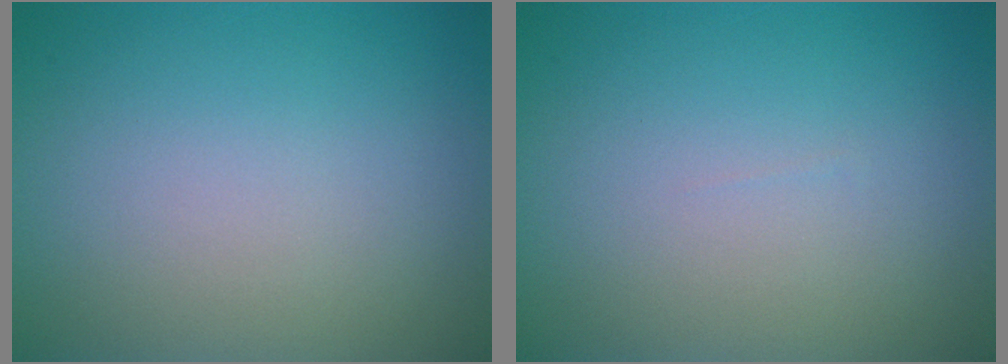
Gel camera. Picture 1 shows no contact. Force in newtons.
{"total": 0.0}